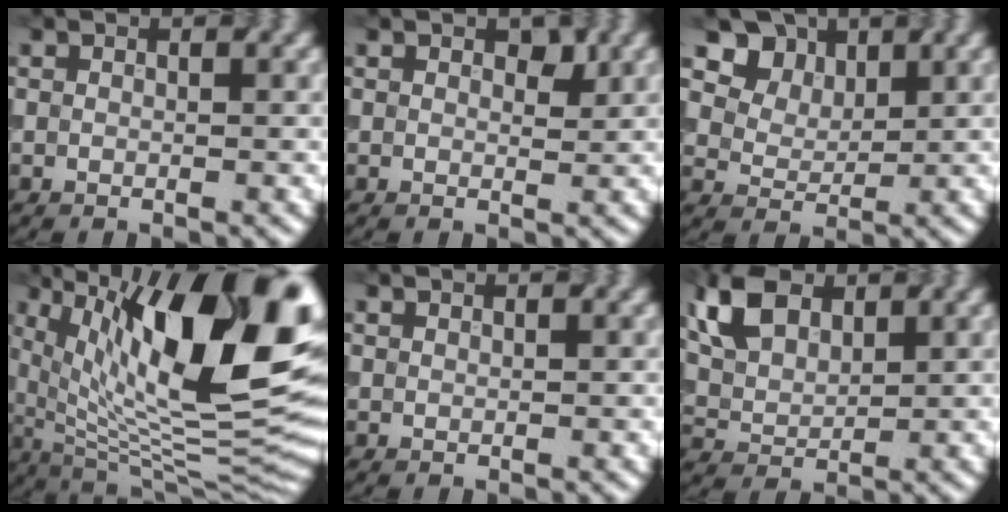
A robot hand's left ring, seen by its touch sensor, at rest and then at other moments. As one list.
[{"total": 1.3, "force": [0.7, 0.6, 1.0], "torque": [-0.012, 0.005, 0.013]}, {"total": 7.8, "force": [4.4, 5.3, 3.6], "torque": [-0.083, 0.011, 0.084]}, {"total": 16.6, "force": [5.6, 6.1, 14.4], "torque": [-0.223, 0.002, 0.100]}, {"total": 0.6, "force": [0.5, 0.2, 0.1], "torque": [-0.006, 0.005, 0.007]}, {"total": 6.5, "force": [3.1, 4.0, 4.1], "torque": [-0.102, 0.016, 0.062]}]